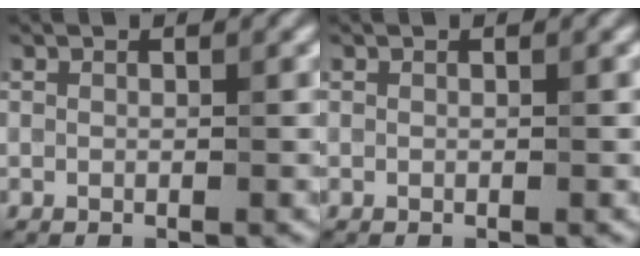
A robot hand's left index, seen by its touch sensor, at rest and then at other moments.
{"total": 0.0}